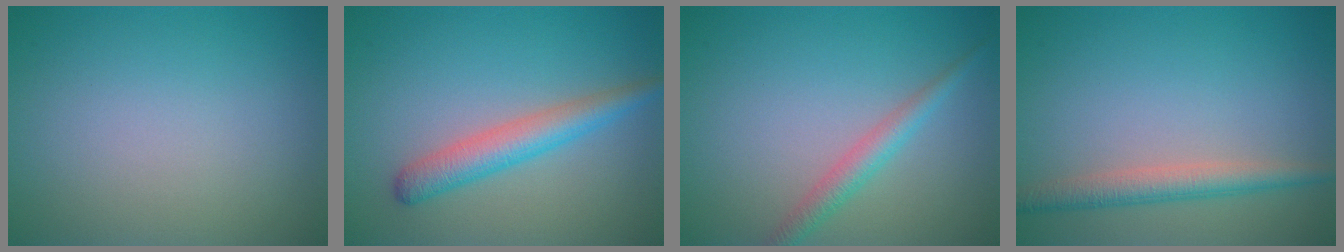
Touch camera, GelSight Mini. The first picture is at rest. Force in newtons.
{"total": 3.6, "press": 3.6, "slide": 0.1}
{"total": 2.2, "press": 2.2, "slide": 0.1}
{"total": 3.0, "press": 3.0, "slide": 0.1}